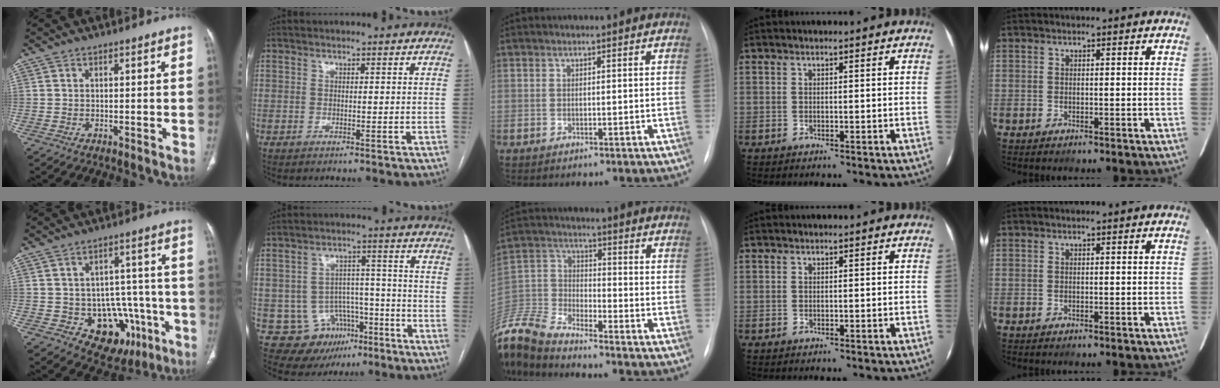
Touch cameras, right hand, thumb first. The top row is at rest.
{"thumb": {"total": 14.7, "force": [-5.1, 10.8, 8.7], "torque": [-0.063, 0.036, -0.051]}, "index": {"total": 10.2, "force": [-4.6, 8.7, 2.5], "torque": [-0.036, 0.030, -0.056]}, "middle": {"total": 14.4, "force": [-13.6, 1.5, 4.7], "torque": [-0.112, 0.007, -0.270]}}